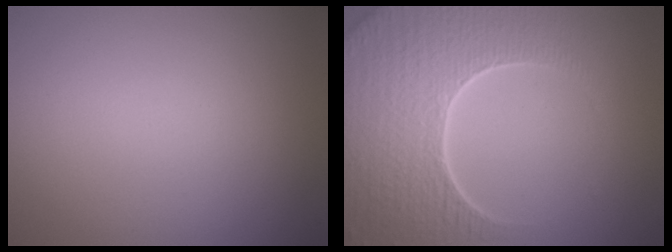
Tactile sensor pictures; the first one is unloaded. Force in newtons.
{"total": 8.8, "press": 6.3, "slide": 6.2}